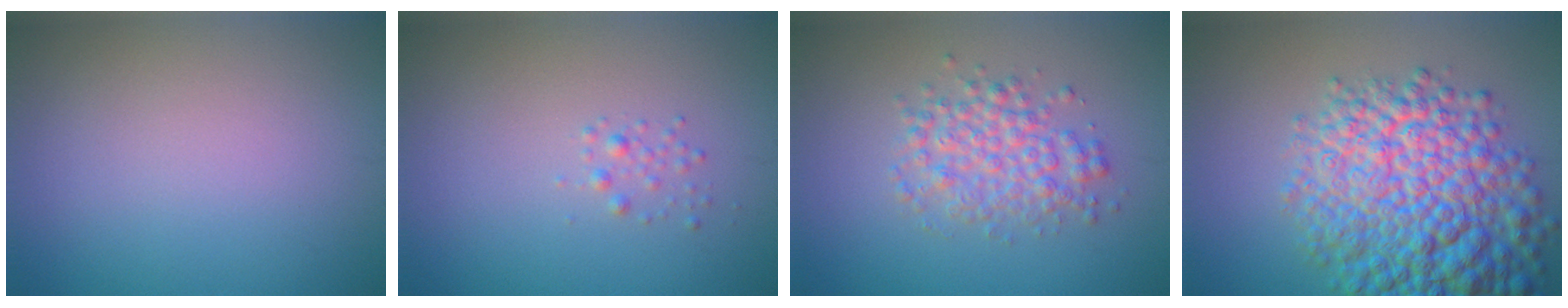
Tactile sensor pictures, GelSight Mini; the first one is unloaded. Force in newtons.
{"total": 0.9, "press": 0.9, "slide": 0.0}
{"total": 3.7, "press": 3.7, "slide": 0.0}
{"total": 11.8, "press": 11.8, "slide": 0.4}